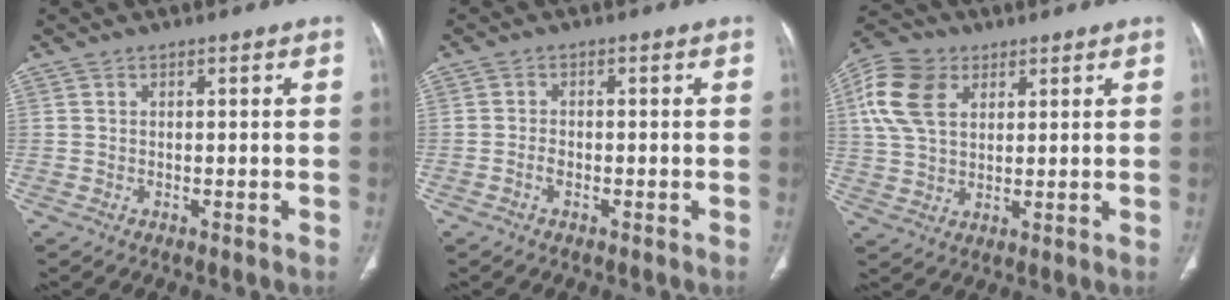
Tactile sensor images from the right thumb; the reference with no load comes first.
{"total": 1.5, "force": [-0.8, 0.9, 1.0], "torque": [-0.016, 0.009, -0.017]}
{"total": 11.7, "force": [4.1, 8.0, 7.5], "torque": [-0.140, 0.005, 0.074]}